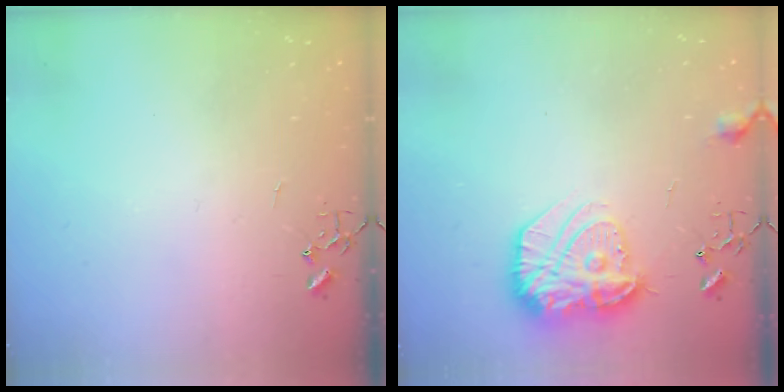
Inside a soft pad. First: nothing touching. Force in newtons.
{"total": 17.2, "press": 17.2, "slide": 1.1}